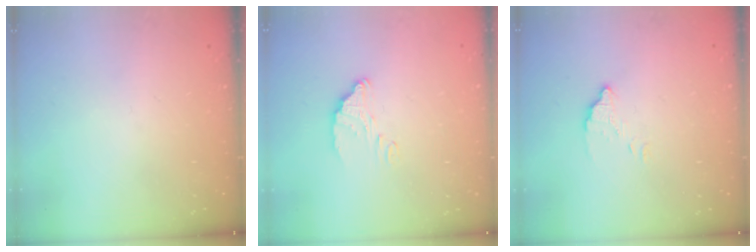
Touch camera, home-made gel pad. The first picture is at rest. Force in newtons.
{"total": 4.9, "press": 4.9, "slide": 0.1}
{"total": 2.6, "press": 2.6, "slide": 0.0}